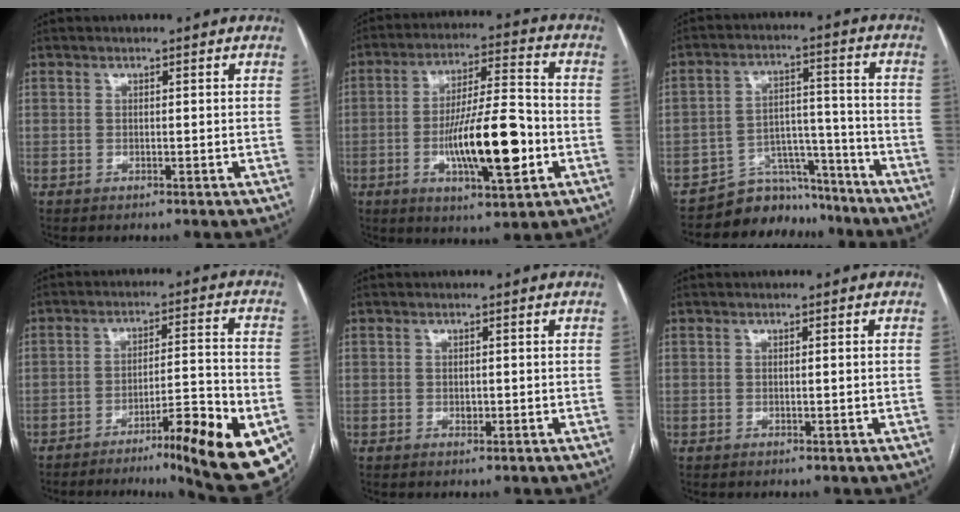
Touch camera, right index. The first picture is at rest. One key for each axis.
{"total": 15.1, "fx": -3.9, "fy": 2.7, "fz": 14.3, "tx": -0.246, "ty": 0.001, "tz": -0.063}
{"total": 9.1, "fx": -8.3, "fy": 3.9, "fz": -0.1, "tx": 0.023, "ty": 0.061, "tz": -0.134}
{"total": 18.4, "fx": -10.2, "fy": 2.0, "fz": 15.2, "tx": -0.134, "ty": 0.013, "tz": -0.145}
{"total": 0.8, "fx": -0.1, "fy": 0.5, "fz": 0.6, "tx": -0.008, "ty": 0.000, "tz": -0.001}
{"total": 0.7, "fx": 0.0, "fy": -0.2, "fz": 0.7, "tx": -0.011, "ty": 0.001, "tz": 0.002}